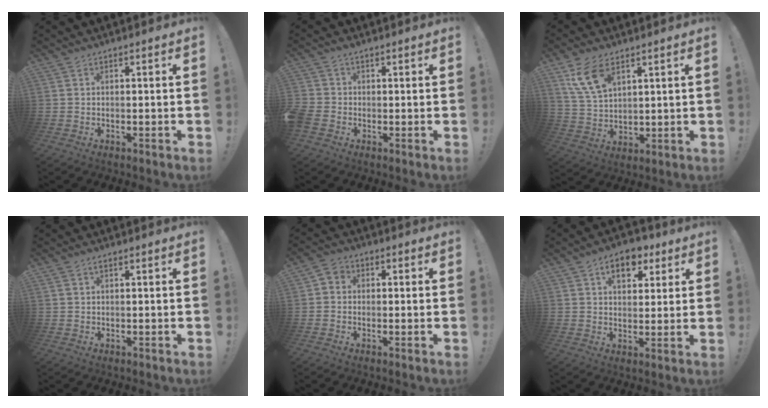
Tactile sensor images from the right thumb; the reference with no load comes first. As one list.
[{"total": 3.9, "force": [-0.6, 3.3, 1.9], "torque": [-0.048, 0.007, -0.009]}, {"total": 11.1, "force": [6.5, 6.0, 6.7], "torque": [-0.132, -0.020, 0.126]}, {"total": 0.9, "force": [0.4, 0.6, 0.5], "torque": [-0.013, 0.004, 0.008]}, {"total": 3.5, "force": [-1.6, 2.7, 1.5], "torque": [-0.023, 0.016, -0.027]}, {"total": 8.4, "force": [3.9, 5.6, 4.9], "torque": [-0.064, -0.004, 0.070]}]